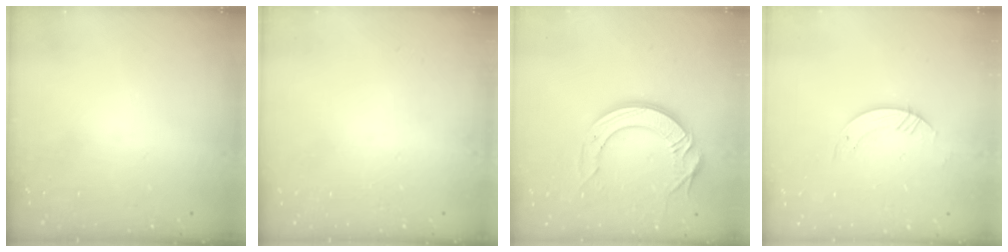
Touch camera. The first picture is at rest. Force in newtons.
{"total": 0.0}
{"total": 14.2, "press": 14.1, "slide": 1.5}
{"total": 3.8, "press": 3.8, "slide": 0.1}